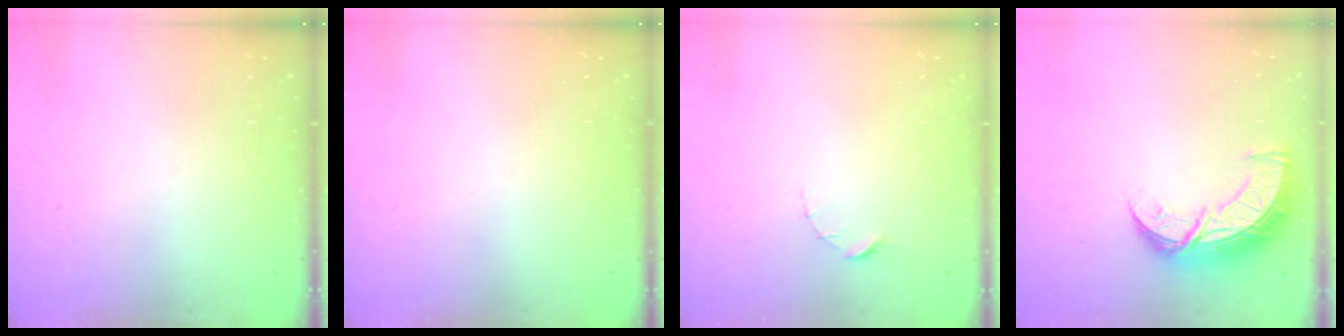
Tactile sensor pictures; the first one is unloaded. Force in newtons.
{"total": 0.0}
{"total": 1.5, "press": 1.5, "slide": 0.2}
{"total": 11.2, "press": 11.2, "slide": 0.9}